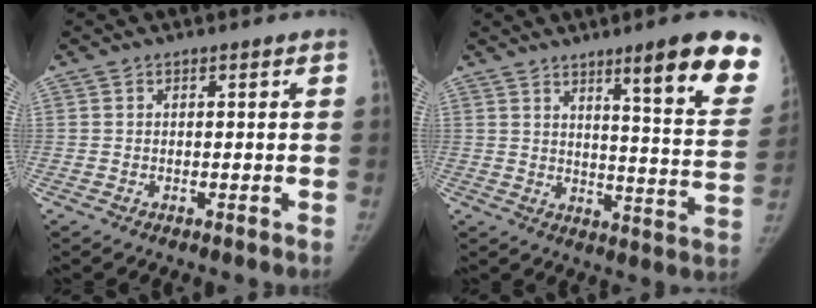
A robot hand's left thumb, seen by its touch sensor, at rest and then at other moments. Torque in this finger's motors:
{"motor_torque": [1.02, -0.23, 1.68, -1.09, 0.04]}